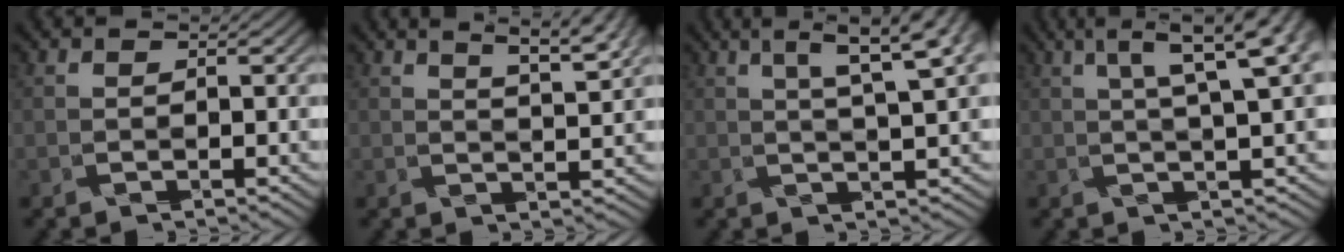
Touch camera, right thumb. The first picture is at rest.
{"total": 4.2, "force": [3.2, -0.3, 2.7], "torque": [-0.059, 0.009, 0.055]}
{"total": 5.9, "force": [3.1, 0.0, 5.0], "torque": [-0.097, 0.015, 0.052]}
{"total": 7.1, "force": [3.3, 0.3, 6.3], "torque": [-0.111, 0.019, 0.053]}